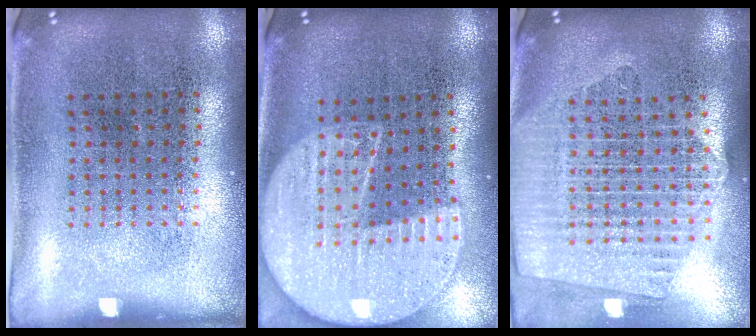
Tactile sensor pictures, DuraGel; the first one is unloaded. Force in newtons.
{"total": 2.3, "press": 2.0, "slide": 1.2}
{"total": 2.3, "press": 2.0, "slide": 1.2}